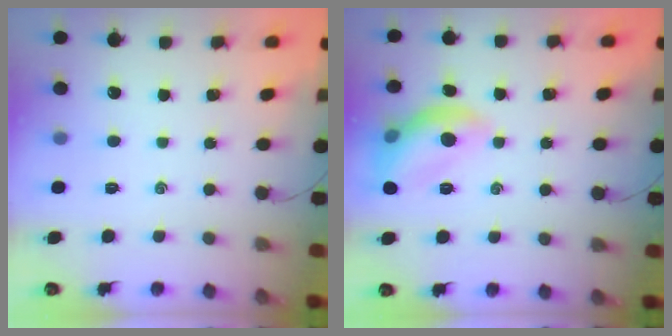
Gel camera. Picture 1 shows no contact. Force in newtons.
{"total": 12.1, "press": 12.1, "slide": 1.0}